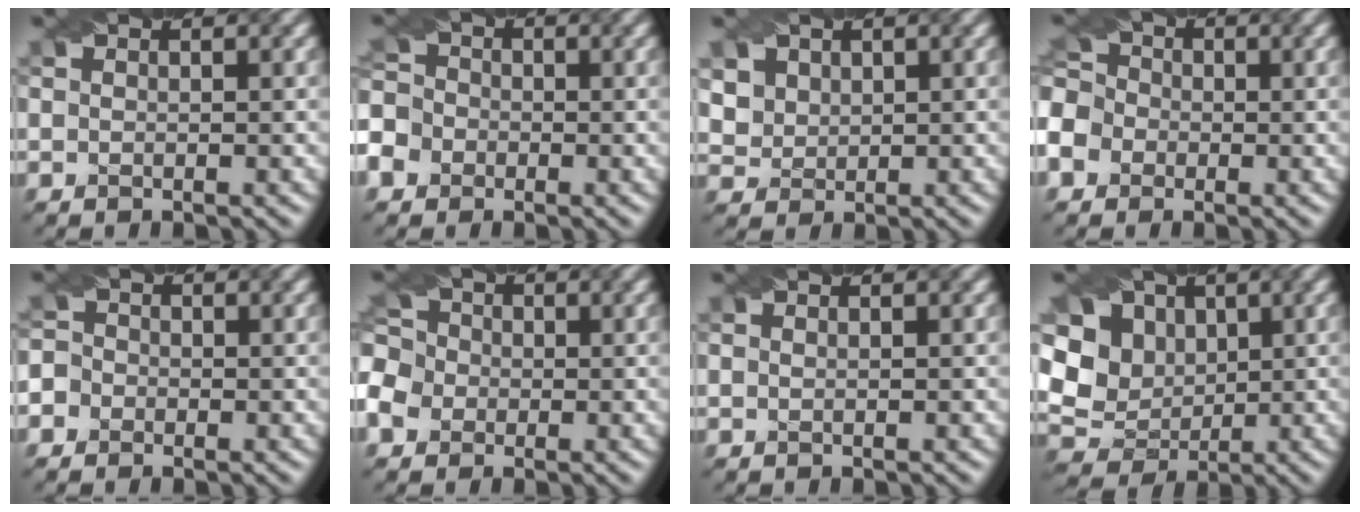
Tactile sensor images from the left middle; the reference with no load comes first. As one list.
[{"total": 7.3, "force": [-3.8, 5.7, 2.3], "torque": [-0.064, -0.006, -0.090]}, {"total": 5.0, "force": [2.1, 4.0, 2.2], "torque": [-0.071, 0.016, 0.038]}, {"total": 7.6, "force": [-3.2, 6.2, 3.0], "torque": [-0.074, -0.001, -0.077]}, {"total": 3.4, "force": [-1.4, 3.0, 0.7], "torque": [0.005, 0.017, -0.053]}, {"total": 7.0, "force": [-2.2, 5.9, 3.0], "torque": [-0.073, 0.007, -0.062]}, {"total": 0.0}, {"total": 11.2, "force": [1.6, 9.2, 6.2], "torque": [-0.121, 0.023, -0.002]}]